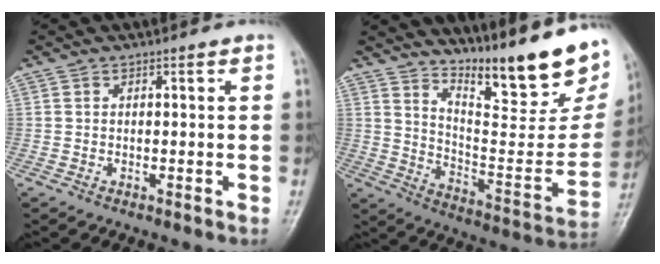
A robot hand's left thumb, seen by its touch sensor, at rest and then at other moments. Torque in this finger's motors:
{"motor_torque": [0.76, 0.43, 1.10, -1.67, 0.10]}